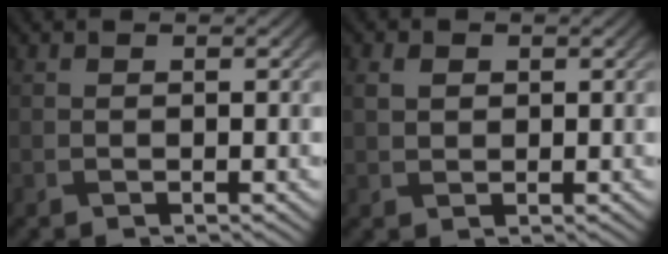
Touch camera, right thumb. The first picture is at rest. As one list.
[{"total": 2.1, "force": [0.6, 1.6, 1.2], "torque": [-0.033, 0.002, 0.012]}]